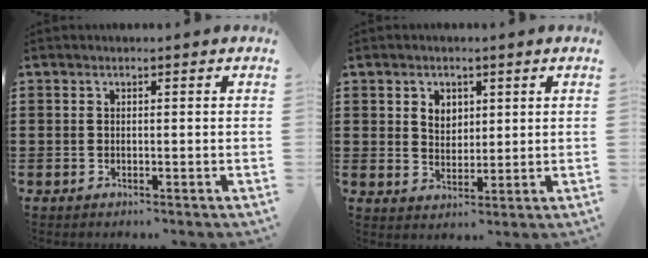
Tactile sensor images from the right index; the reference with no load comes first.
{"total": 3.0, "force": [1.5, 2.4, 1.1], "torque": [-0.031, 0.011, 0.025]}